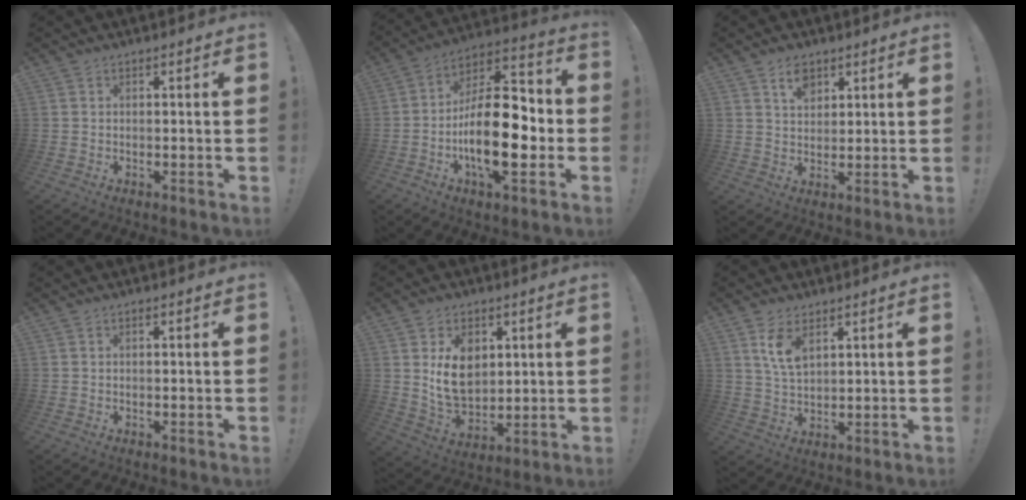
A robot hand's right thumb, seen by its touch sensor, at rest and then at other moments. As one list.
[{"total": 21.3, "force": [-5.1, 9.1, 18.6], "torque": [-0.328, 0.023, -0.077]}, {"total": 6.0, "force": [3.5, 3.7, 3.0], "torque": [-0.043, -0.011, 0.063]}, {"total": 0.0}, {"total": 12.2, "force": [3.9, 9.0, 7.3], "torque": [-0.118, -0.014, 0.076]}, {"total": 7.6, "force": [4.1, 4.0, 5.0], "torque": [-0.092, -0.013, 0.075]}]